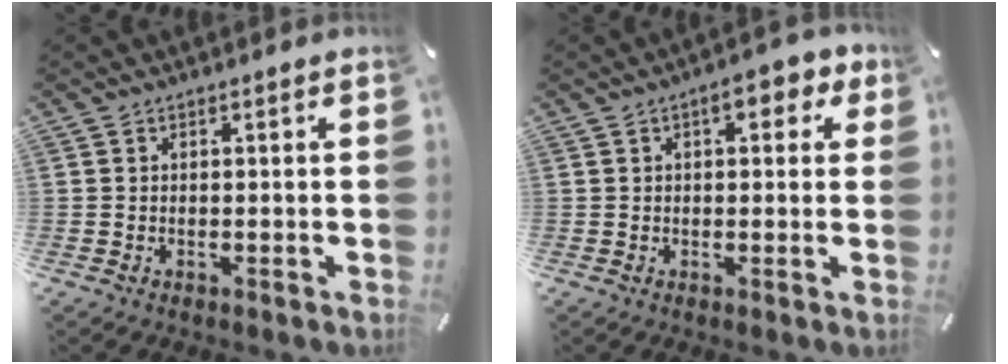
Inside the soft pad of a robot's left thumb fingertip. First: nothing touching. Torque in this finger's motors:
{"motor_torque": [1.13, 0.91, 0.88, -0.30, 0.09]}